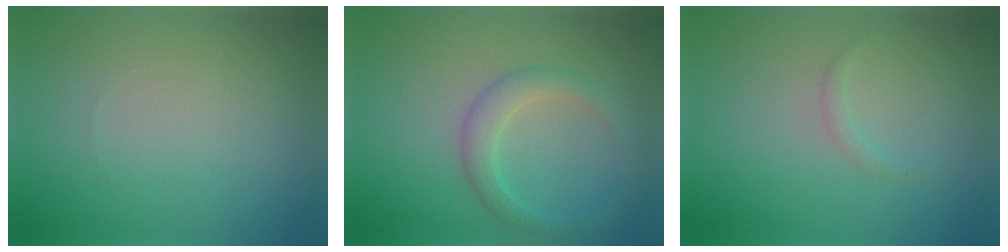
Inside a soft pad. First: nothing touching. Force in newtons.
{"total": 2.8, "press": 2.8, "slide": 0.2}
{"total": 0.7, "press": 0.7, "slide": 0.0}